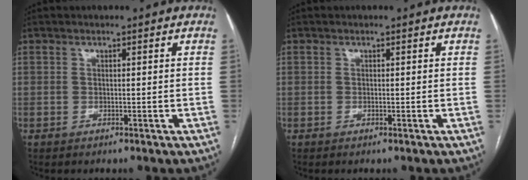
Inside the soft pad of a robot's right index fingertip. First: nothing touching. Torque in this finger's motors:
{"motor_torque": [-0.07, 0.04, -0.07, -0.02]}